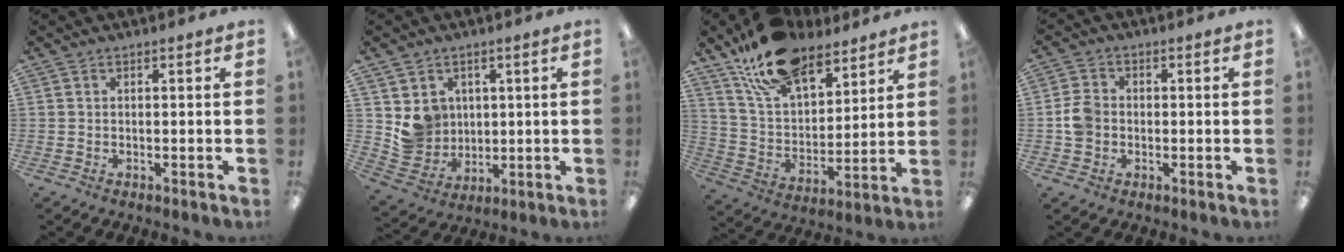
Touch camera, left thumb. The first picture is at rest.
{"total": 7.9, "force": [3.1, 7.2, 1.0], "torque": [-0.028, -0.011, 0.068]}
{"total": 17.4, "force": [12.8, 8.7, 7.9], "torque": [-0.147, -0.066, 0.236]}
{"total": 5.1, "force": [-0.5, 4.4, 2.5], "torque": [-0.039, 0.010, -0.008]}